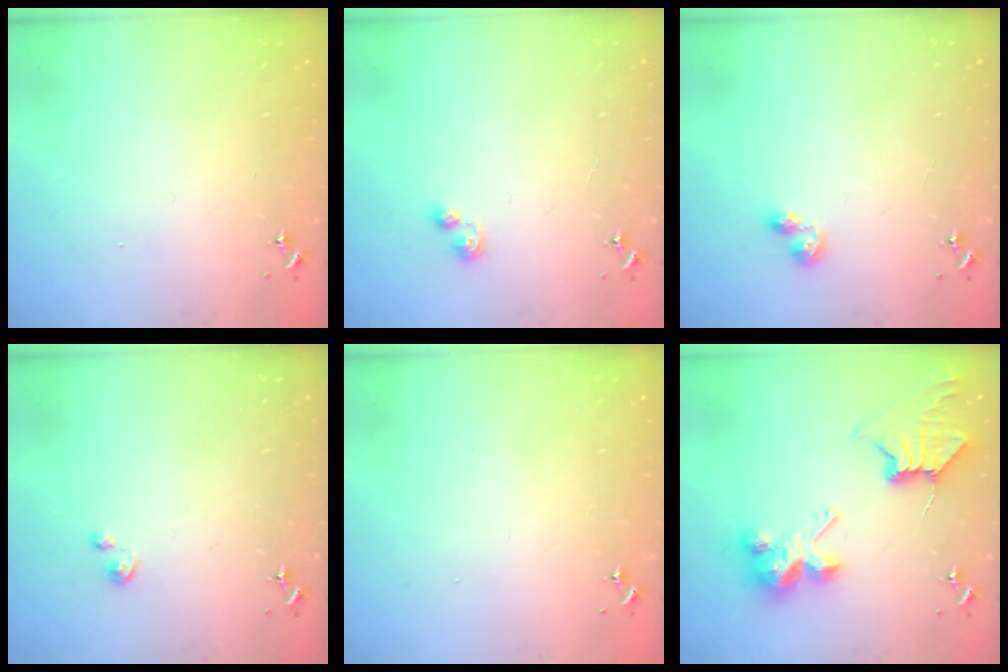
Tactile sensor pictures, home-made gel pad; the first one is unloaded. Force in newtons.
{"total": 4.8, "press": 4.8, "slide": 0.5}
{"total": 5.7, "press": 5.6, "slide": 0.6}
{"total": 0.9, "press": 0.9, "slide": 0.1}
{"total": 0.0}
{"total": 11.2, "press": 11.2, "slide": 1.3}